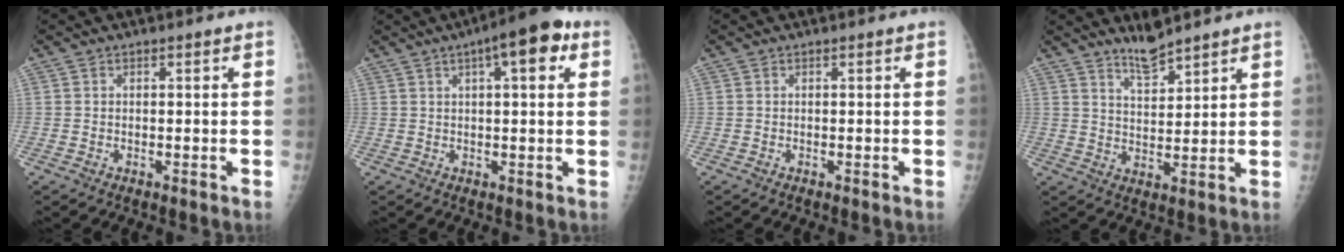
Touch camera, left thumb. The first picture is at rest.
{"total": 9.4, "force": [3.9, 3.0, 8.0], "torque": [-0.099, 0.010, 0.046]}
{"total": 0.0}
{"total": 5.2, "force": [4.7, 0.8, 2.2], "torque": [-0.032, -0.040, 0.088]}